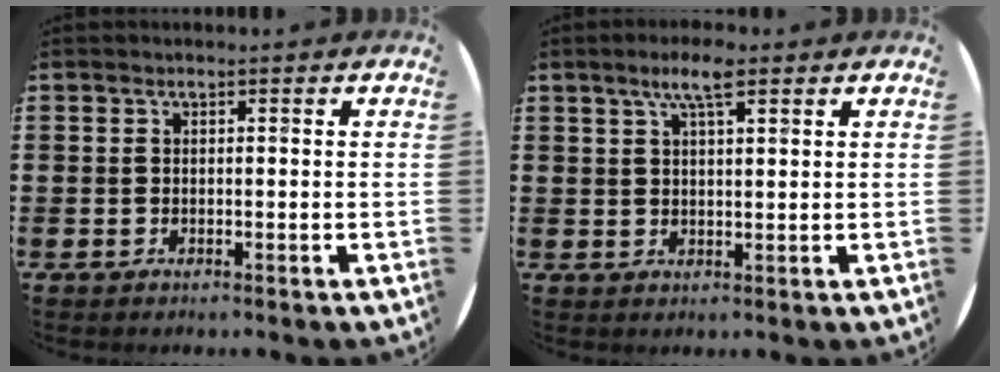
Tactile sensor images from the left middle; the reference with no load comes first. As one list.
[{"total": 4.7, "force": [3.1, 1.1, 3.5], "torque": [-0.066, 0.004, 0.050]}]